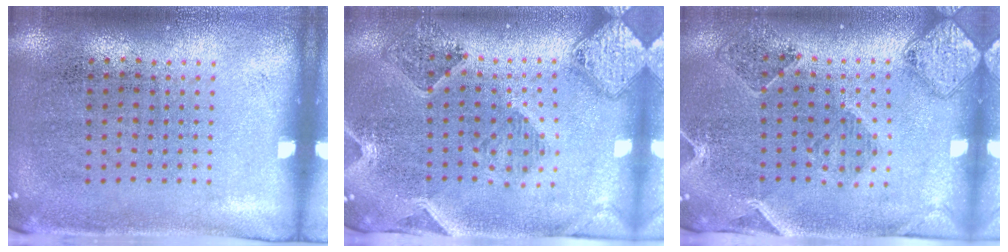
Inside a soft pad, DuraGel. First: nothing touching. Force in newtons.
{"total": 1.5, "press": 1.4, "slide": 0.3}
{"total": 0.7, "press": 0.7, "slide": 0.3}